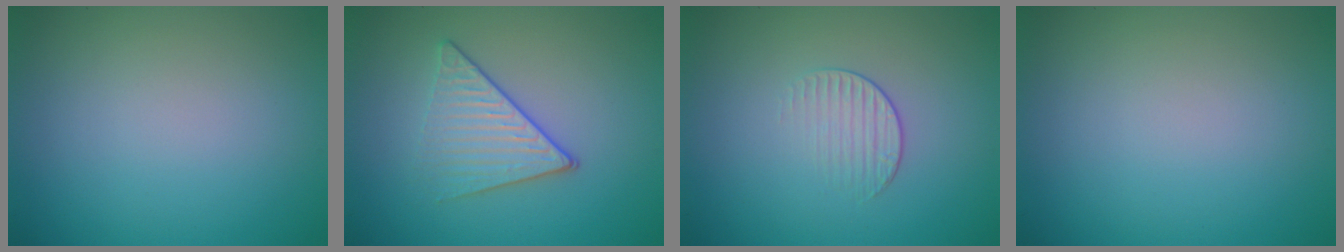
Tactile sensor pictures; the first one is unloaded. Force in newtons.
{"total": 3.4, "press": 2.9, "slide": 1.8}
{"total": 1.5, "press": 0.7, "slide": 1.3}
{"total": 0.0}